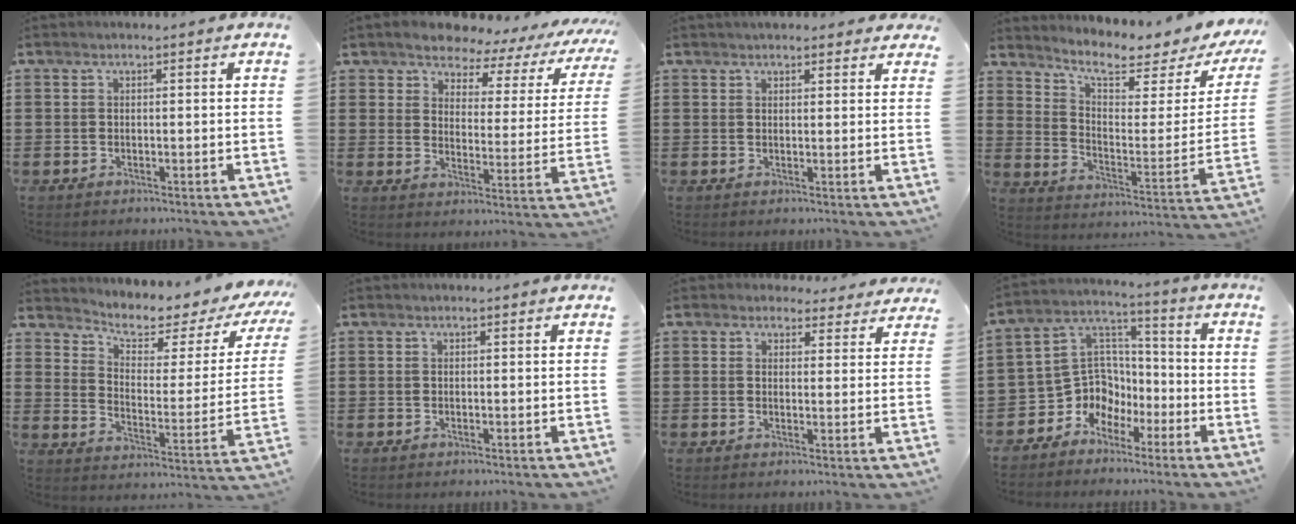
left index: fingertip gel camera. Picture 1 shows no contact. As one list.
[{"total": 4.9, "force": [4.5, 1.6, 1.0], "torque": [-0.042, -0.034, 0.072]}, {"total": 2.2, "force": [2.1, 0.7, 0.5], "torque": [-0.014, 0.004, 0.039]}, {"total": 5.9, "force": [4.5, 1.6, 3.5], "torque": [-0.070, -0.040, 0.065]}, {"total": 4.0, "force": [3.0, 1.5, 2.1], "torque": [-0.055, -0.027, 0.041]}, {"total": 0.0}, {"total": 3.1, "force": [2.8, 1.2, 0.5], "torque": [-0.012, -0.007, 0.052]}, {"total": 7.2, "force": [-3.6, 6.1, 1.0], "torque": [-0.053, -0.007, -0.072]}]